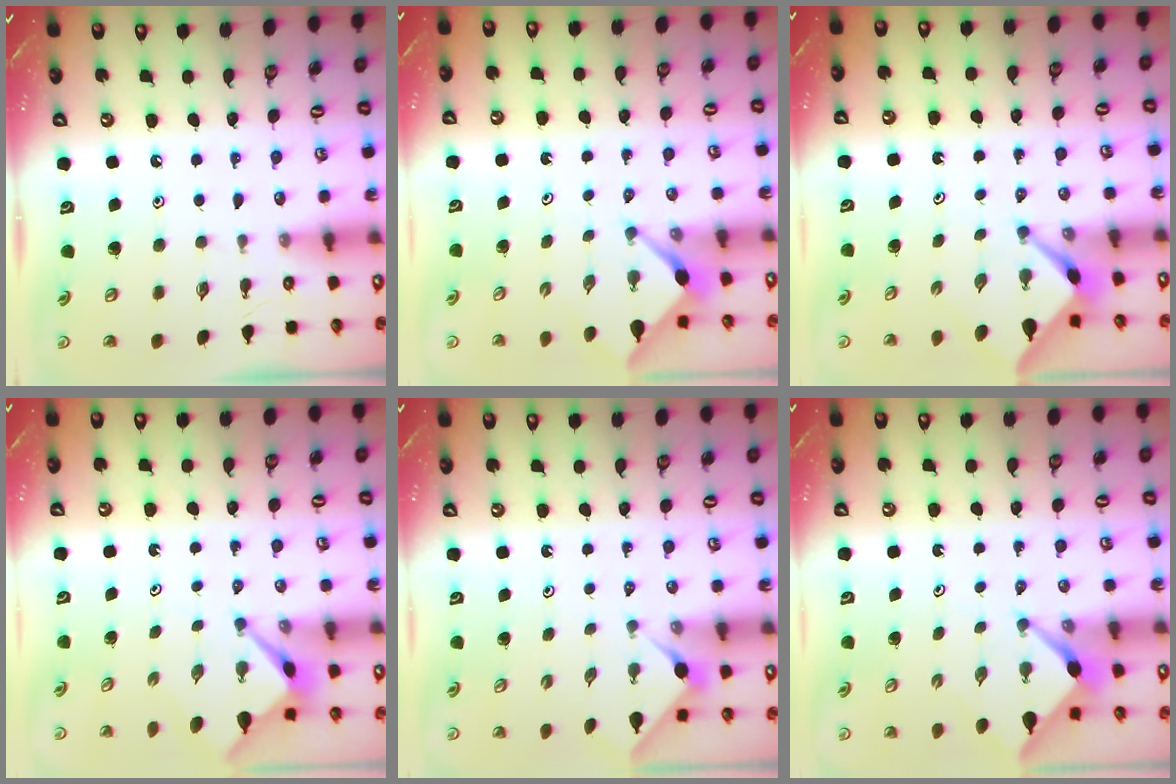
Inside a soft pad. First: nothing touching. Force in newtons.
{"total": 2.6, "press": 2.6, "slide": 0.3}
{"total": 2.6, "press": 2.6, "slide": 0.3}
{"total": 2.9, "press": 2.9, "slide": 0.2}
{"total": 2.7, "press": 2.6, "slide": 0.4}
{"total": 2.6, "press": 2.6, "slide": 0.3}